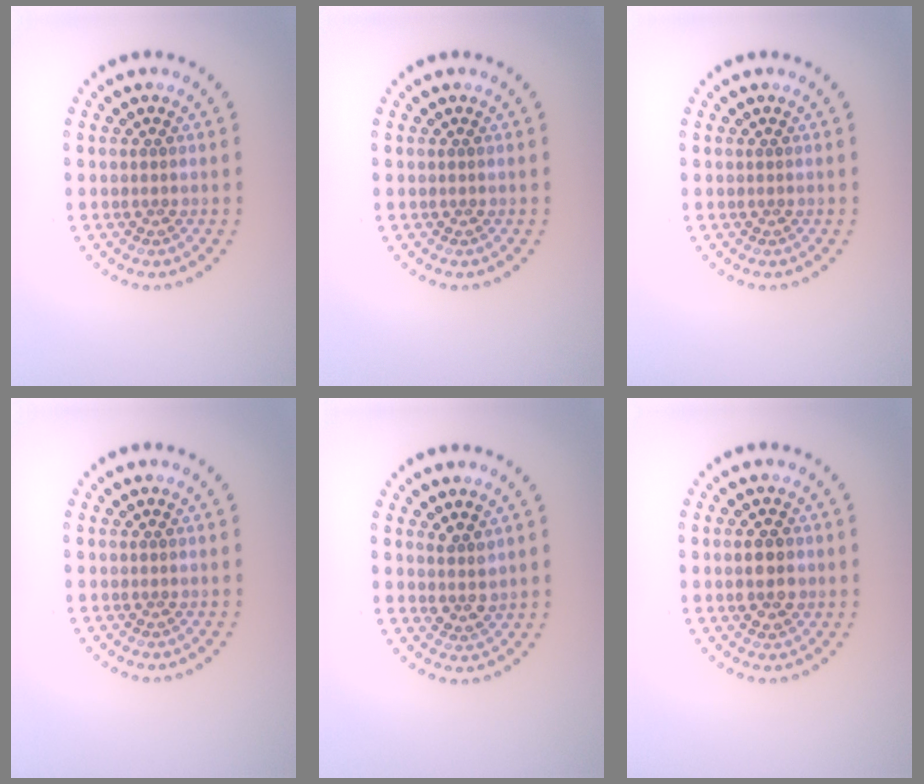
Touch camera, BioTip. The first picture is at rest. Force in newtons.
{"total": 0.0}
{"total": 0.0}
{"total": 0.0}
{"total": 1.9, "press": 1.6, "slide": 1.0}
{"total": 2.7, "press": 2.7, "slide": 0.0}